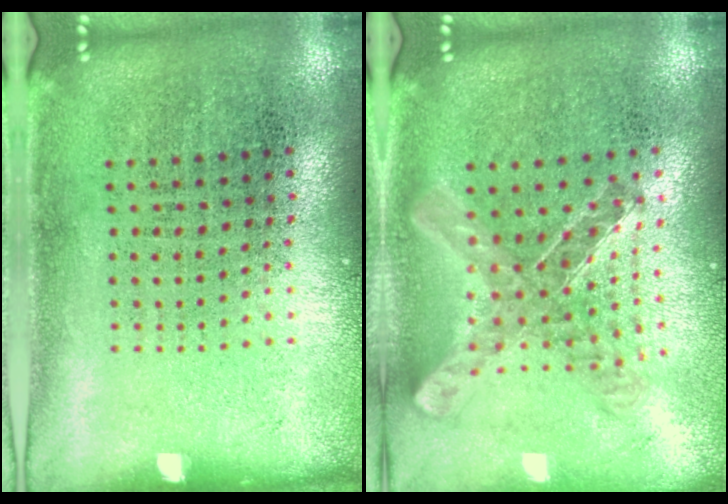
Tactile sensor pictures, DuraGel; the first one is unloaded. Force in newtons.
{"total": 0.9, "press": 0.9, "slide": 0.1}